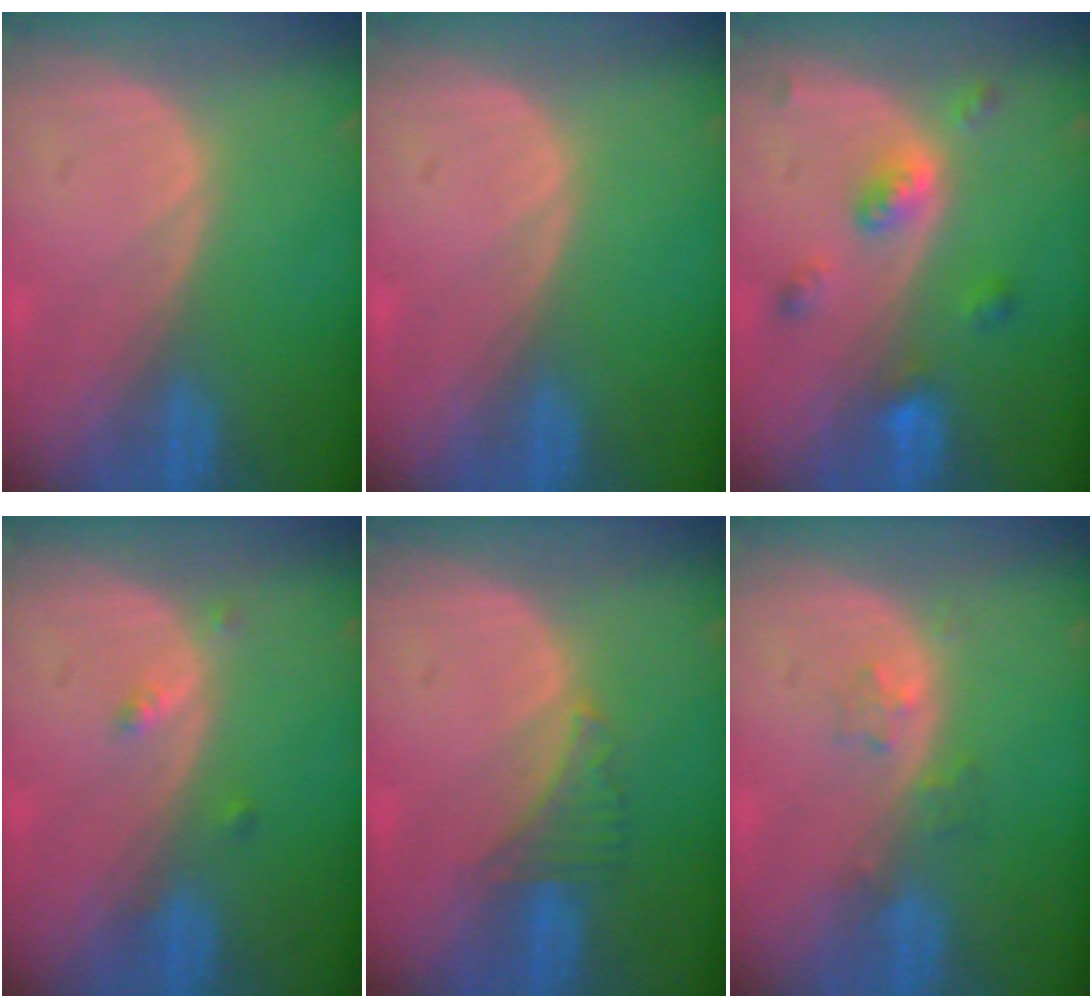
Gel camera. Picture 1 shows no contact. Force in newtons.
{"total": 0.0}
{"total": 5.2, "press": 4.5, "slide": 2.6}
{"total": 1.9, "press": 1.5, "slide": 1.0}
{"total": 2.9, "press": 2.9, "slide": 0.6}
{"total": 2.3, "press": 2.2, "slide": 0.3}